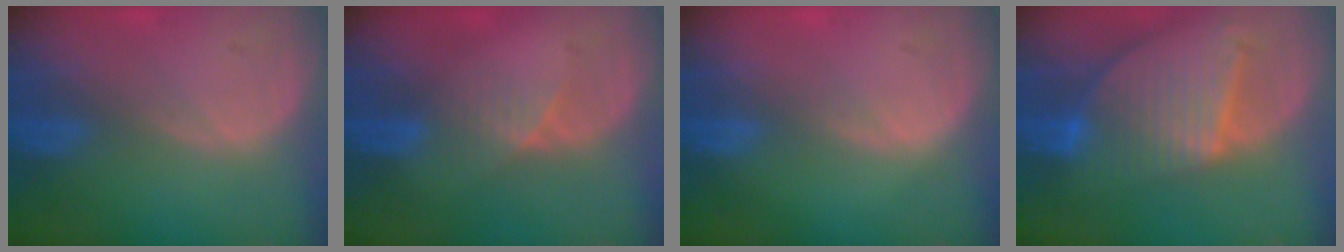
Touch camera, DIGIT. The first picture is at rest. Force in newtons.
{"total": 3.0, "press": 2.6, "slide": 1.5}
{"total": 0.6, "press": 0.6, "slide": 0.1}
{"total": 9.6, "press": 8.3, "slide": 4.8}